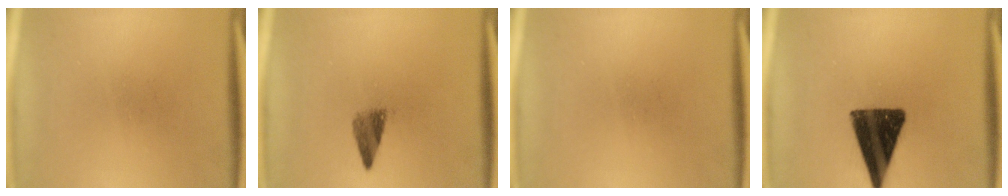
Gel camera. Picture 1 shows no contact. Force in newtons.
{"total": 2.9}
{"total": 0.0}
{"total": 14.1}